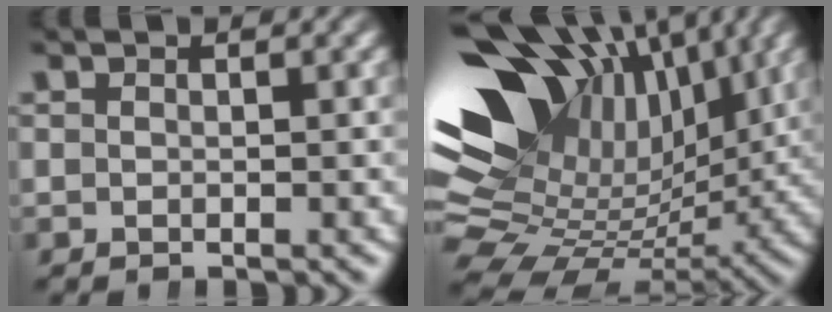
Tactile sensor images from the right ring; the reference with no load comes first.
{"total": 18.8, "force": [3.0, 13.7, 12.5], "torque": [-0.215, -0.016, 0.050]}